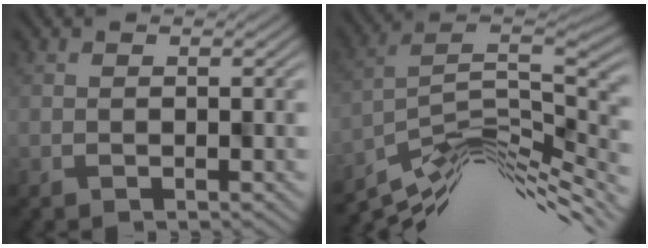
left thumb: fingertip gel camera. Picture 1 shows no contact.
{"total": 13.4, "force": [-7.4, 4.4, 10.3], "torque": [-0.200, -0.007, -0.123]}